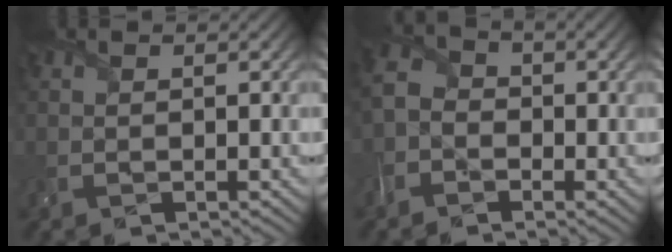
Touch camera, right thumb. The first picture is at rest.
{"total": 3.7, "force": [-2.1, 2.8, 1.4], "torque": [-0.045, -0.001, -0.056]}